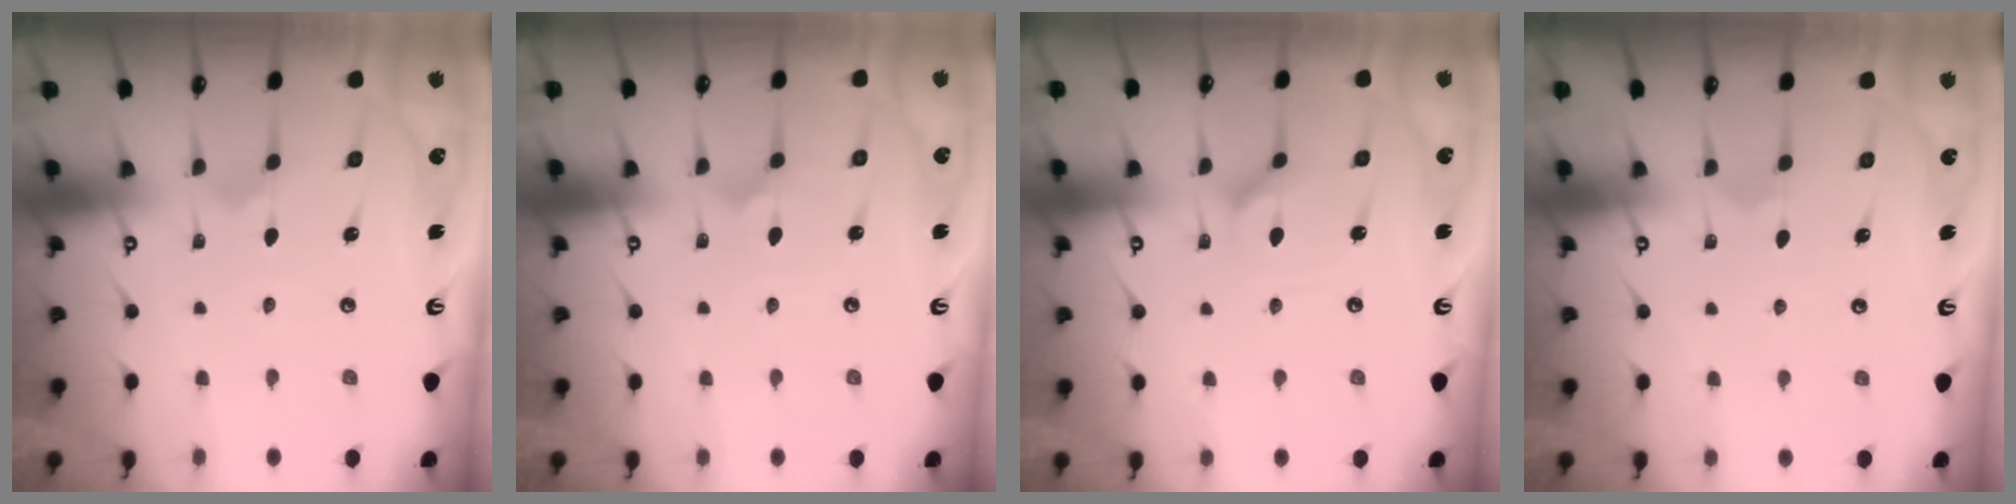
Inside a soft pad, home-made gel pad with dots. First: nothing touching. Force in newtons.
{"total": 2.1, "press": 2.1, "slide": 0.0}
{"total": 3.3, "press": 3.3, "slide": 0.4}
{"total": 3.7, "press": 3.7, "slide": 0.4}